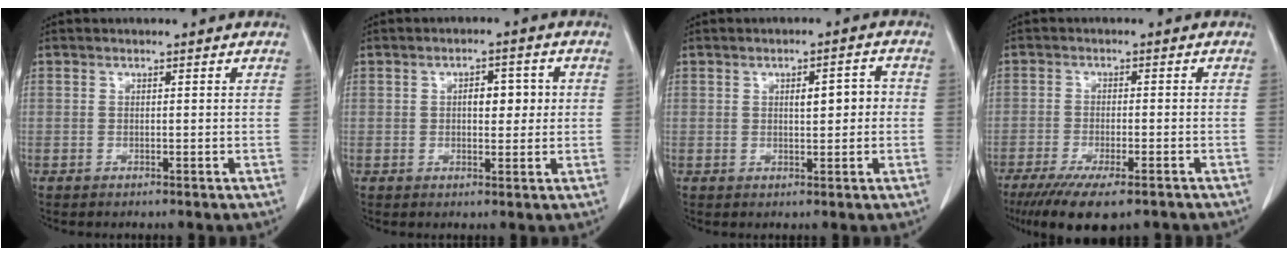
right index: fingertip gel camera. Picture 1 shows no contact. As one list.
[{"total": 5.0, "force": [0.6, 2.5, 4.3], "torque": [-0.067, 0.016, 0.014]}, {"total": 4.7, "force": [0.3, 1.9, 4.3], "torque": [-0.071, 0.019, 0.010]}, {"total": 12.0, "force": [-8.4, 3.4, 7.9], "torque": [-0.130, -0.022, -0.130]}]